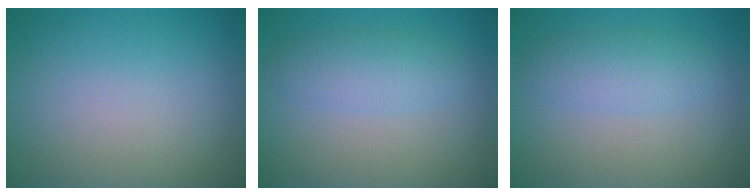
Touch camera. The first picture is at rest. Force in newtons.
{"total": 2.8, "press": 2.8, "slide": 0.0}
{"total": 2.8, "press": 2.8, "slide": 0.0}